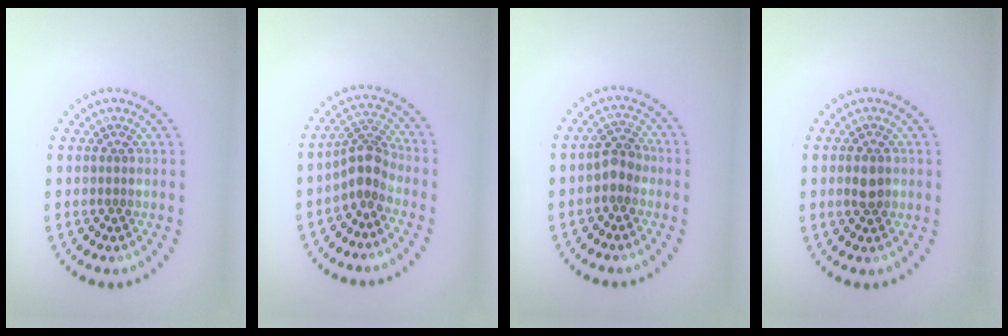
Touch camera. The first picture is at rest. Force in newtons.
{"total": 2.9, "press": 2.1, "slide": 1.9}
{"total": 2.4, "press": 2.2, "slide": 0.8}
{"total": 1.7, "press": 1.7, "slide": 0.1}